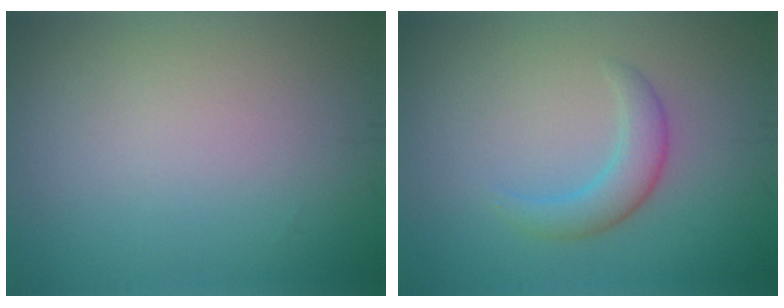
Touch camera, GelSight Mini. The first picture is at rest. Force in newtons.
{"total": 2.6, "press": 2.6, "slide": 0.2}